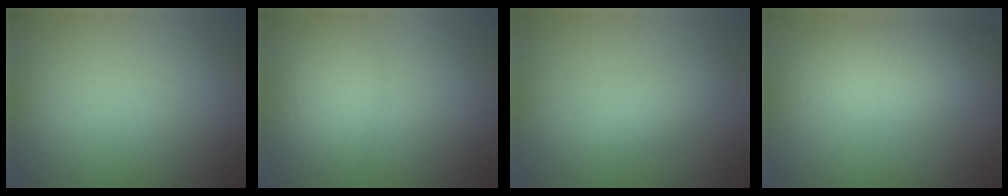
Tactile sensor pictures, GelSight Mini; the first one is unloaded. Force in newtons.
{"total": 2.8, "press": 2.8, "slide": 0.1}
{"total": 1.8, "press": 1.8, "slide": 0.0}
{"total": 5.9, "press": 5.9, "slide": 0.4}